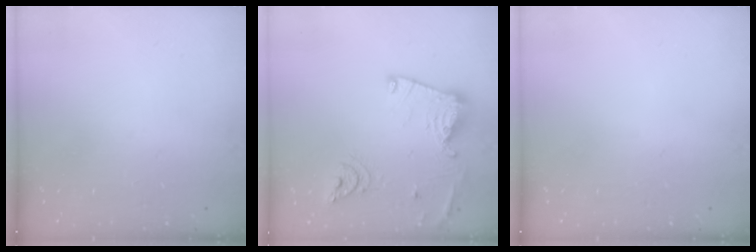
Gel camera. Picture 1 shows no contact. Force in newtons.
{"total": 17.0, "press": 16.9, "slide": 1.7}
{"total": 0.0}